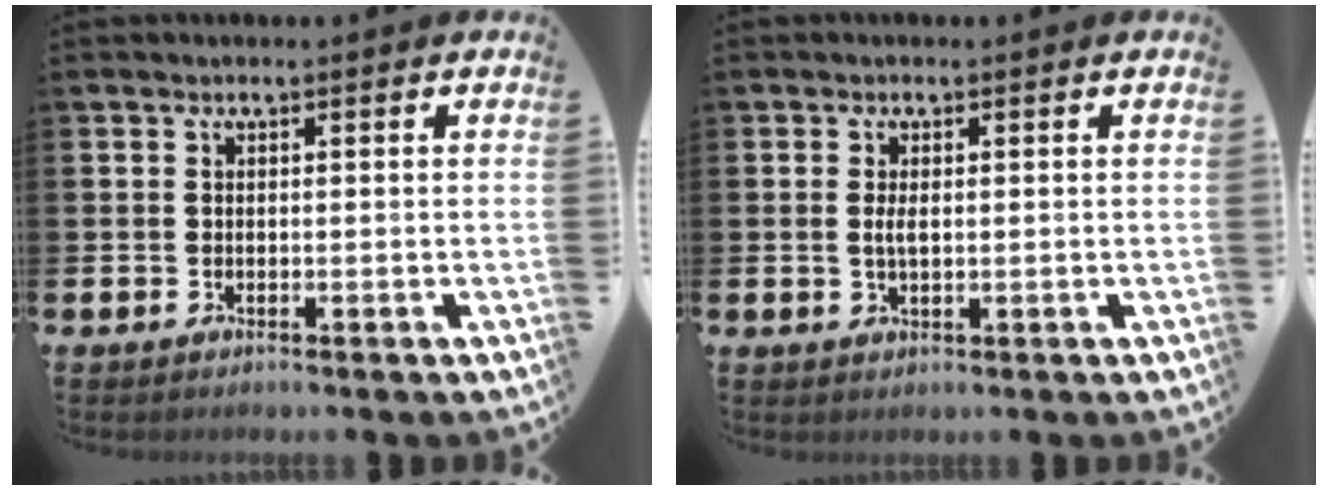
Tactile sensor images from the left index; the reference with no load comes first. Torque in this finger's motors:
{"motor_torque": [0.61, 0.10, 0.06, 0.09]}